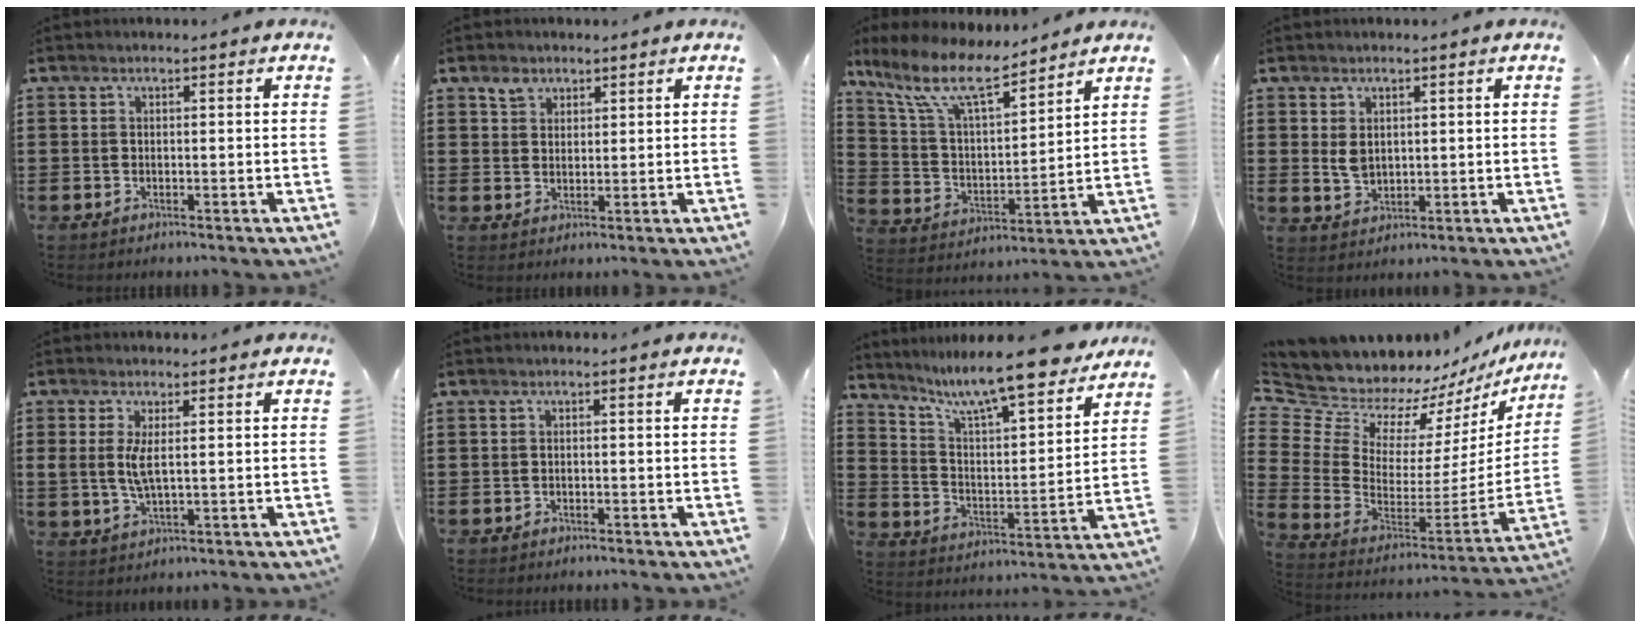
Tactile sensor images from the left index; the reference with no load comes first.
{"total": 2.7, "force": [1.9, 1.7, 0.6], "torque": [-0.011, 0.001, 0.035]}
{"total": 10.5, "force": [8.1, 2.7, 6.0], "torque": [-0.147, -0.038, 0.142]}
{"total": 3.2, "force": [1.2, 2.2, 2.0], "torque": [-0.037, 0.002, 0.021]}
{"total": 4.3, "force": [0.7, 1.5, 4.0], "torque": [-0.094, -0.002, 0.007]}
{"total": 0.7, "force": [-0.7, 0.2, 0.0], "torque": [-0.003, 0.002, -0.015]}
{"total": 10.1, "force": [8.8, 0.2, 4.9], "torque": [-0.120, -0.061, 0.145]}
{"total": 8.8, "force": [8.2, 3.1, 0.5], "torque": [-0.078, -0.076, 0.147]}